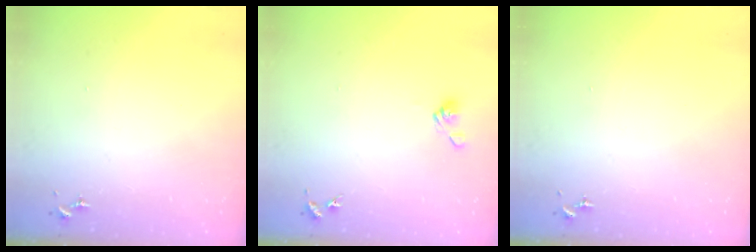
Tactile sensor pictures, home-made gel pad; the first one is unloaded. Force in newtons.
{"total": 5.2, "press": 4.8, "slide": 2.1}
{"total": 0.0}